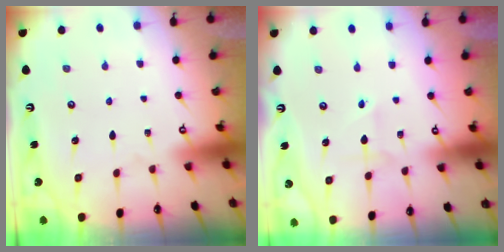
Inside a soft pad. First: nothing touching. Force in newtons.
{"total": 2.1, "press": 2.0, "slide": 0.9}